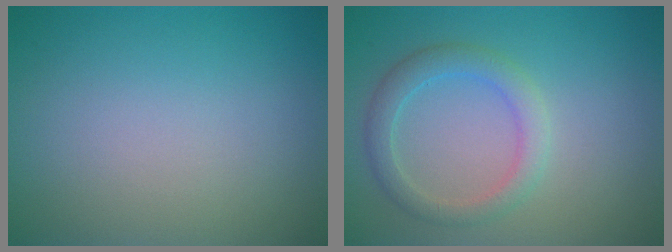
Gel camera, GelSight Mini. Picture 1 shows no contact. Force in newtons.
{"total": 2.8, "press": 2.8, "slide": 0.1}